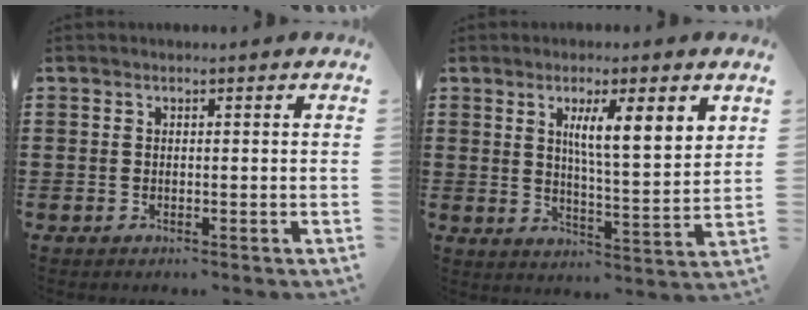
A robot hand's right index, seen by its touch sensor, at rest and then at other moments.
{"total": 6.6, "force": [3.0, 0.9, 5.8], "torque": [-0.105, -0.009, 0.045]}